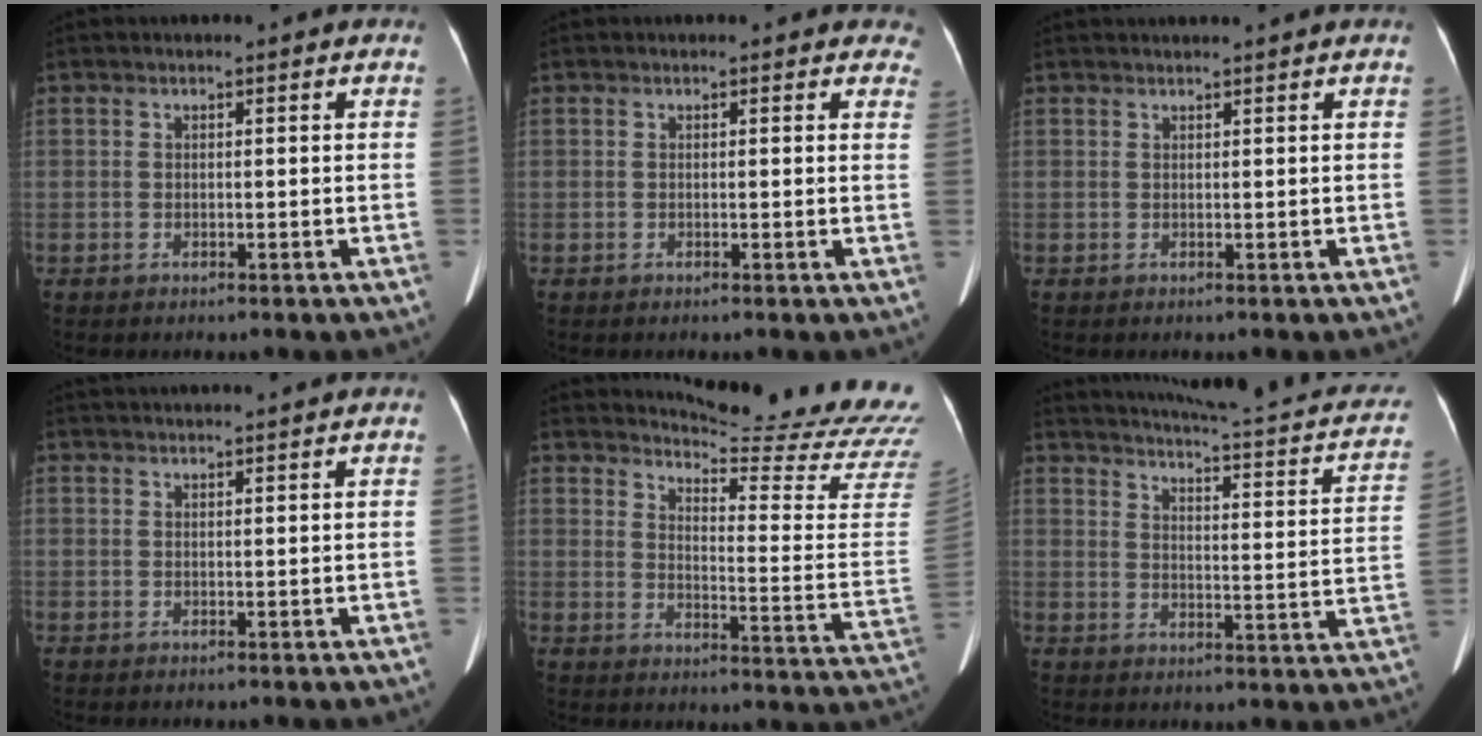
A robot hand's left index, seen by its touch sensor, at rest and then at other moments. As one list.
[{"total": 3.0, "force": [2.6, 1.5, 0.4], "torque": [0.021, -0.006, 0.001]}, {"total": 3.1, "force": [2.9, -0.5, 1.1], "torque": [-0.010, 0.022, 0.041]}, {"total": 6.2, "force": [5.9, -0.5, 2.0], "torque": [-0.021, 0.033, 0.074]}, {"total": 21.0, "force": [20.5, -0.6, 4.5], "torque": [-0.069, -0.158, 0.232]}, {"total": 19.0, "force": [15.5, 3.0, 10.6], "torque": [-0.143, -0.028, 0.167]}]